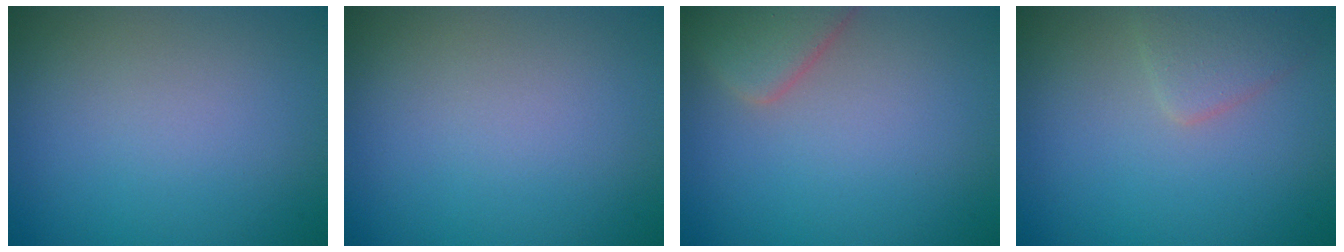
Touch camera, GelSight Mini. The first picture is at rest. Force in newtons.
{"total": 0.0}
{"total": 3.4, "press": 3.3, "slide": 0.4}
{"total": 2.2, "press": 2.2, "slide": 0.1}